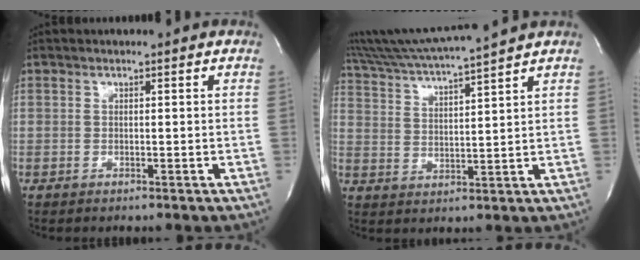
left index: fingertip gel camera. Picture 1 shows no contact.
{"total": 12.6, "force": [11.2, -2.3, 5.3], "torque": [-0.102, -0.004, 0.186]}